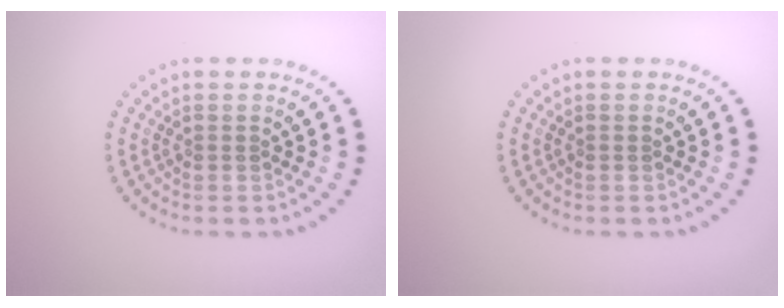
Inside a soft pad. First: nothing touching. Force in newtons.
{"total": 0.0}